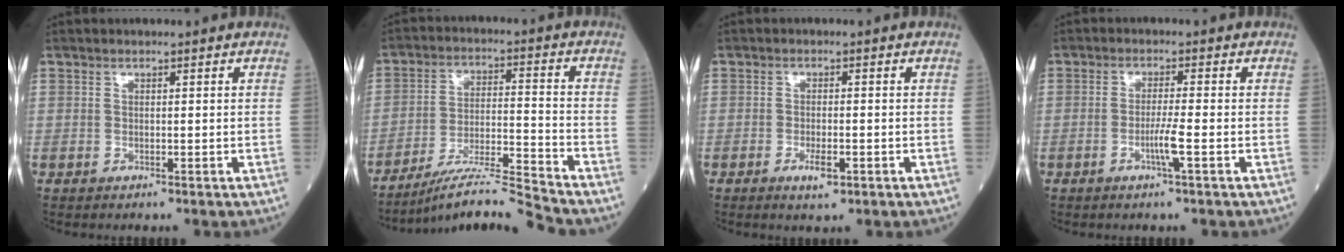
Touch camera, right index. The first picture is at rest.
{"total": 9.9, "force": [-9.3, -2.2, 2.7], "torque": [-0.044, 0.009, -0.164]}
{"total": 2.9, "force": [-1.4, 0.7, 2.4], "torque": [-0.041, -0.002, -0.021]}
{"total": 3.2, "force": [-1.2, -0.6, 2.8], "torque": [-0.057, -0.005, -0.025]}